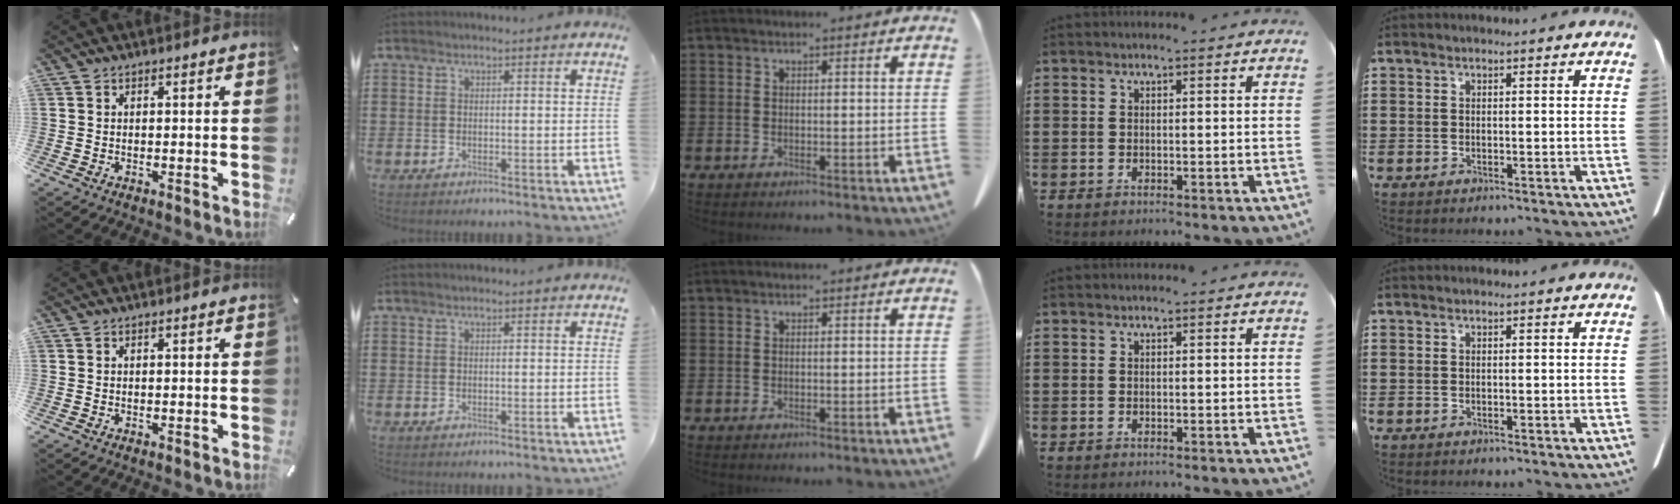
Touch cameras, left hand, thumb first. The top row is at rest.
{}